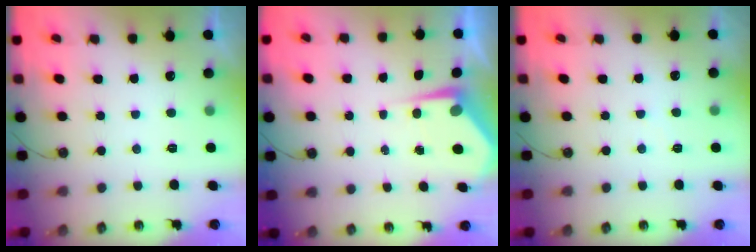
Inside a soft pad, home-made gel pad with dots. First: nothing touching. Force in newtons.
{"total": 4.2, "press": 4.2, "slide": 0.6}
{"total": 2.3, "press": 2.3, "slide": 0.3}